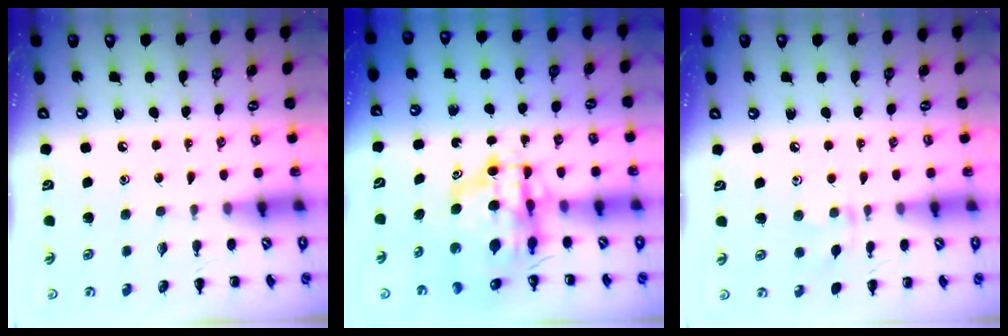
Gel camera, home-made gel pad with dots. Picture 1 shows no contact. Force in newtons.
{"total": 9.1, "press": 8.6, "slide": 2.8}
{"total": 4.4, "press": 4.2, "slide": 1.4}